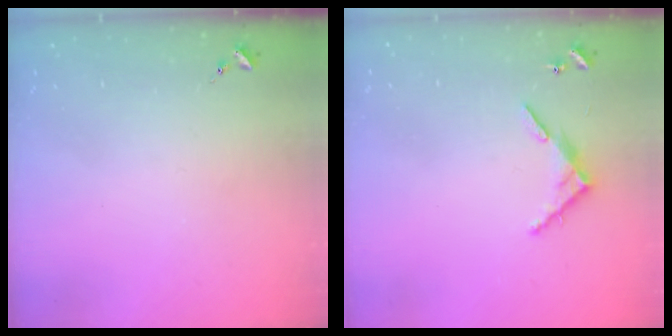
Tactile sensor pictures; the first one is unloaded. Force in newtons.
{"total": 6.9, "press": 6.9, "slide": 0.5}